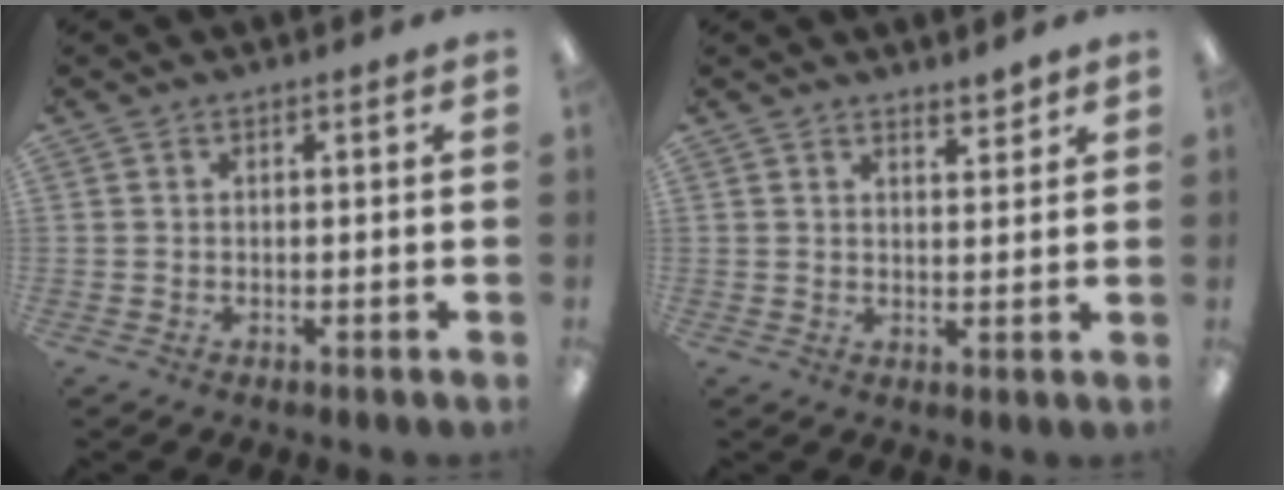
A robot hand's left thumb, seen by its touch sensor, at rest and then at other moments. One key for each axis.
{"total": 2.9, "fx": 2.8, "fy": 0.6, "fz": 0.6, "tx": 0.002, "ty": -0.020, "tz": 0.049}